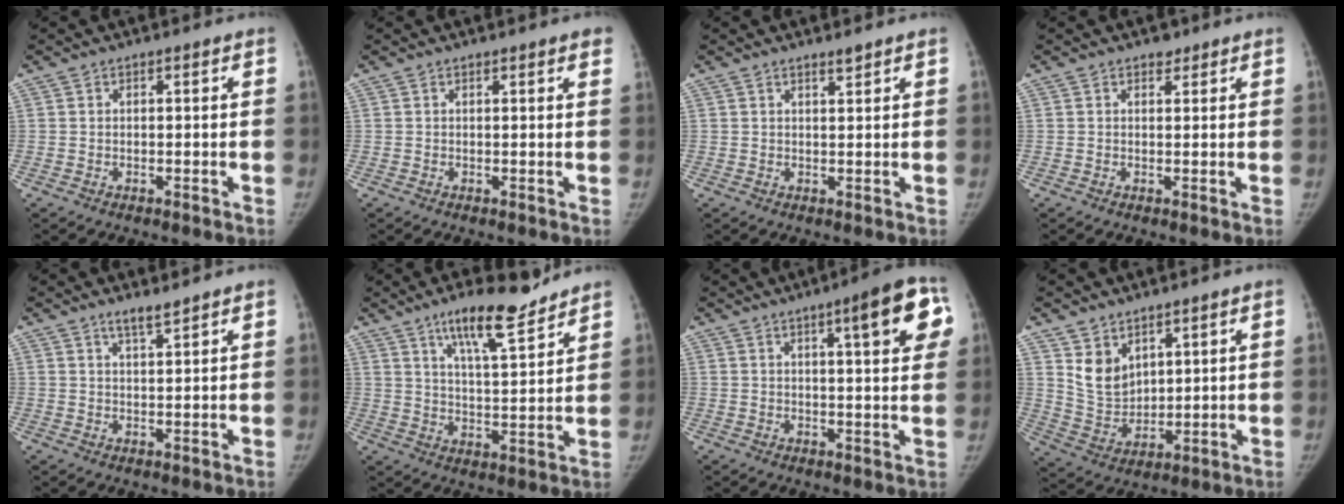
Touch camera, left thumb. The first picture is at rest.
{"total": 2.3, "force": [1.7, 0.3, 1.6], "torque": [-0.010, 0.003, 0.015]}
{"total": 1.3, "force": [1.1, 0.0, 0.6], "torque": [-0.007, -0.011, 0.021]}
{"total": 1.5, "force": [1.1, 0.9, 0.3], "torque": [0.008, -0.005, 0.013]}
{"total": 2.7, "force": [2.3, 0.1, 1.4], "torque": [-0.023, -0.015, 0.042]}
{"total": 12.4, "force": [8.9, 2.8, 8.1], "torque": [-0.117, -0.056, 0.150]}
{"total": 11.2, "force": [4.5, 2.3, 9.9], "torque": [-0.106, -0.004, 0.052]}
{"total": 7.9, "force": [4.5, 5.4, 3.7], "torque": [-0.040, -0.033, 0.102]}